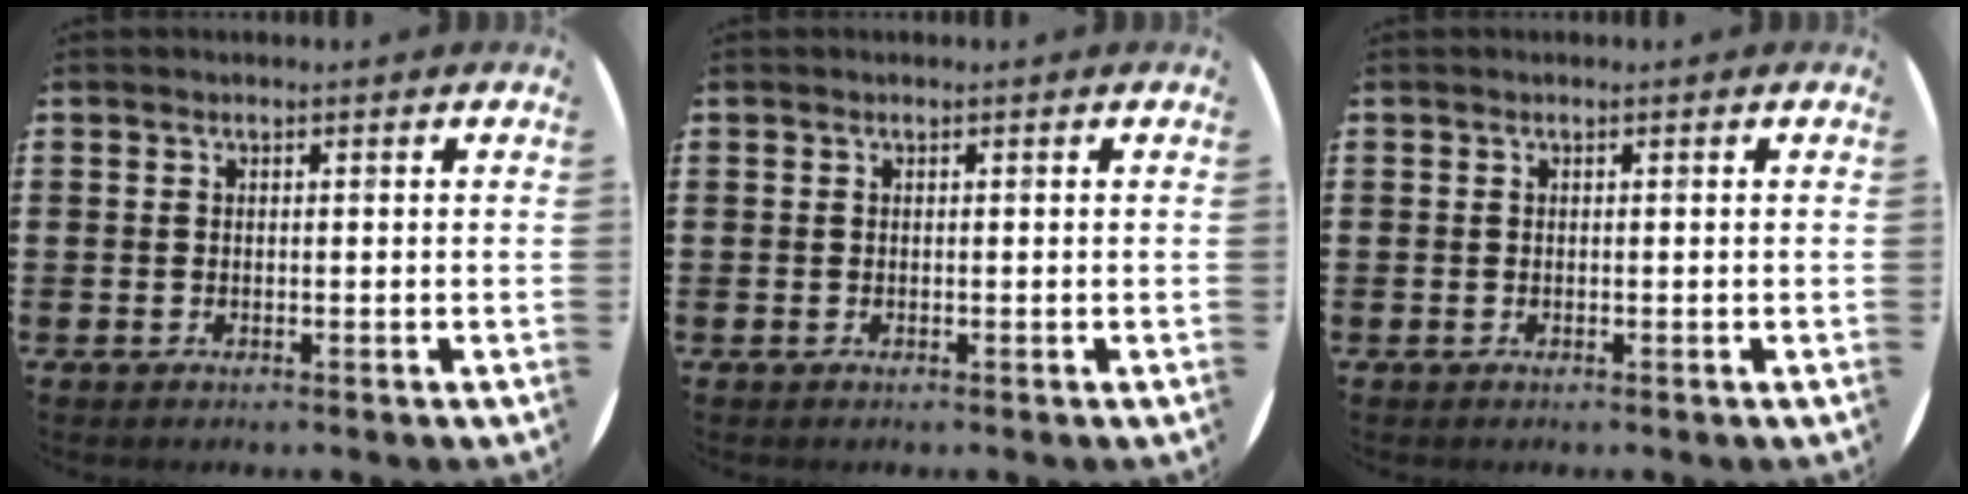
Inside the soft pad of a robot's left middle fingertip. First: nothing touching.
{"total": 0.0}
{"total": 0.0}